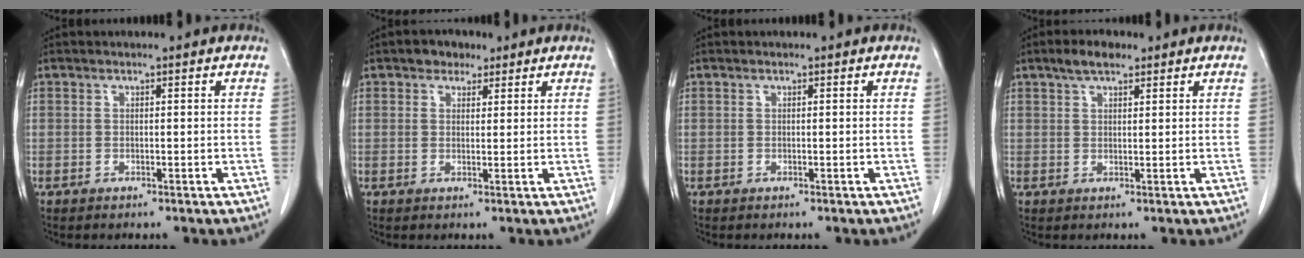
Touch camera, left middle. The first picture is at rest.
{"total": 2.9, "force": [1.8, 2.0, 1.0], "torque": [-0.015, 0.008, 0.026]}
{"total": 0.0}
{"total": 3.8, "force": [2.6, 1.6, 2.2], "torque": [-0.044, 0.011, 0.046]}